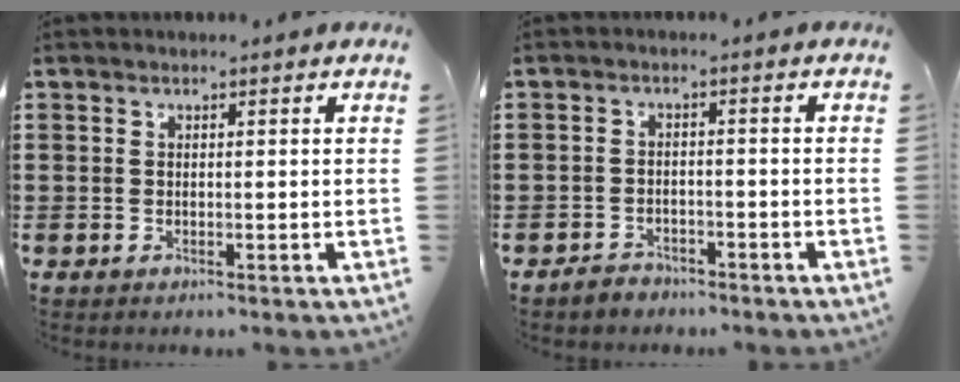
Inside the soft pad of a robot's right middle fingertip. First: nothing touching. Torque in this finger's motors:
{"motor_torque": [1.78, 0.36, -0.02, 0.00]}